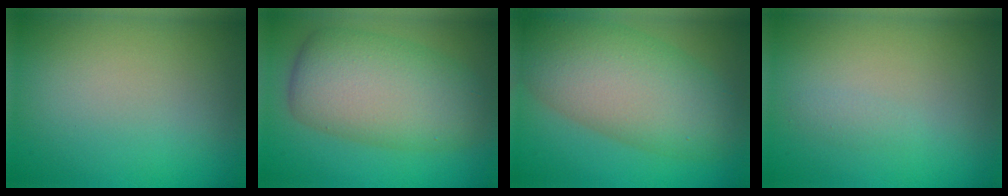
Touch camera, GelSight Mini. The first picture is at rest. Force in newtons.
{"total": 8.7, "press": 8.7, "slide": 0.2}
{"total": 9.4, "press": 9.4, "slide": 0.4}
{"total": 0.6, "press": 0.6, "slide": 0.0}